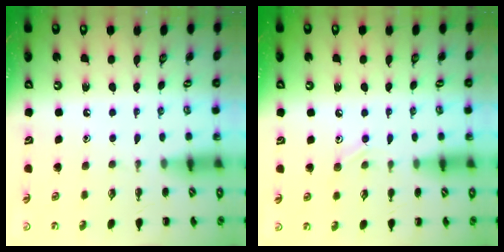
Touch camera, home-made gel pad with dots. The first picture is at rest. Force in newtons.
{"total": 7.7, "press": 7.3, "slide": 2.5}